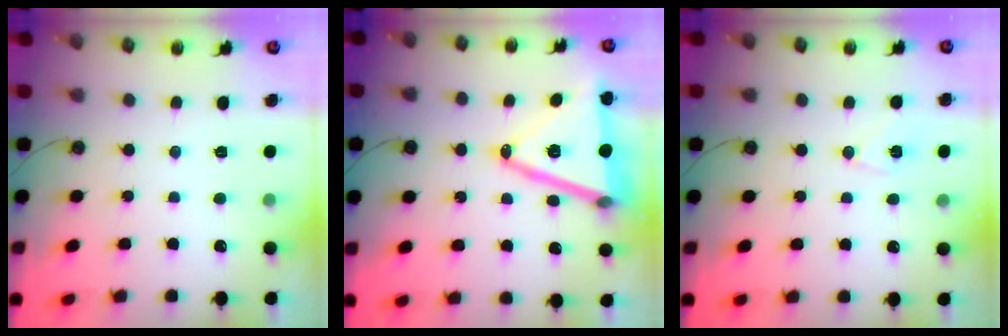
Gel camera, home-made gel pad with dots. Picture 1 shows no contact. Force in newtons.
{"total": 18.5, "press": 18.1, "slide": 4.0}
{"total": 7.1, "press": 6.8, "slide": 1.9}